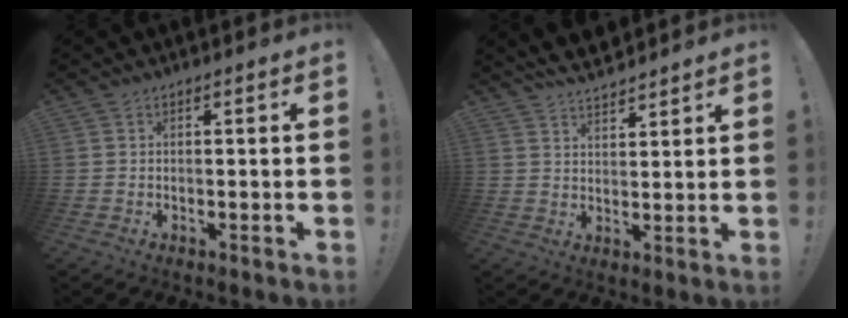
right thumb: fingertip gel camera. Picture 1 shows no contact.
{"total": 6.3, "force": [5.6, 2.5, 1.6], "torque": [-0.028, -0.039, 0.106]}